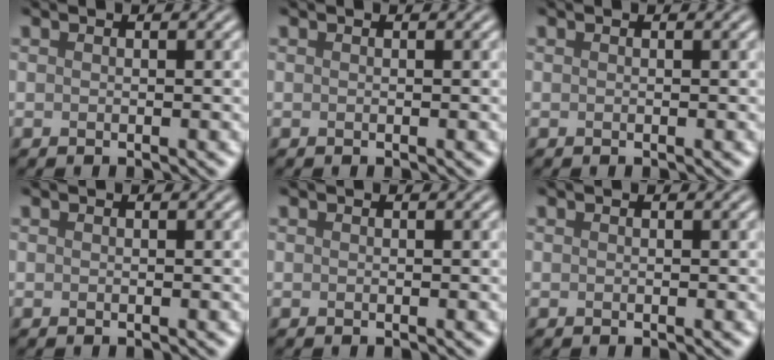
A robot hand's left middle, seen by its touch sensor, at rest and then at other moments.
{"total": 0.0}
{"total": 0.0}
{"total": 0.0}
{"total": 0.0}
{"total": 0.0}